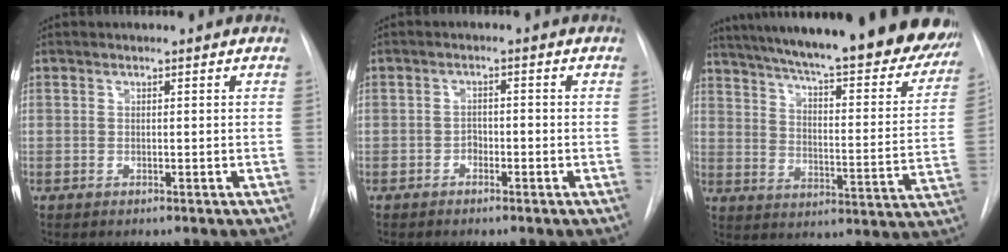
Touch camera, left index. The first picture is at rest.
{"total": 1.7, "force": [-1.4, 0.8, 0.5], "torque": [-0.006, 0.000, -0.025]}
{"total": 32.8, "force": [27.6, 5.9, 16.7], "torque": [-0.246, -0.064, 0.349]}